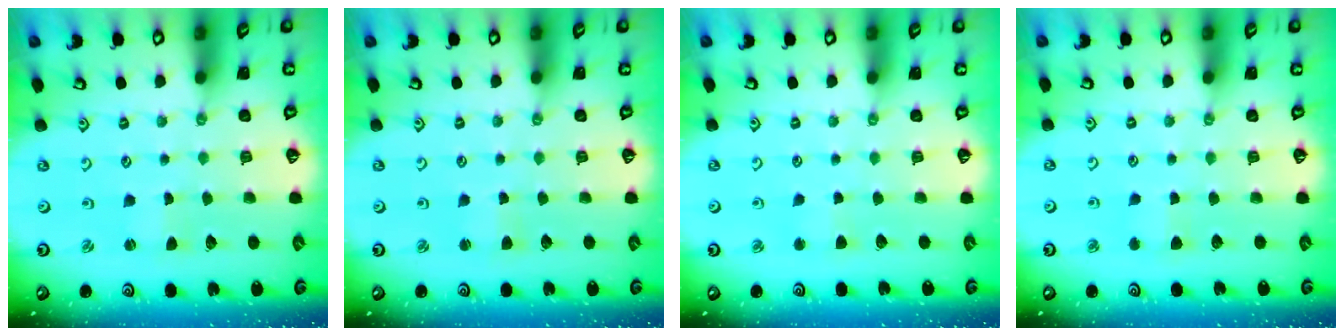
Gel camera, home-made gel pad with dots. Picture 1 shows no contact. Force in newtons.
{"total": 2.5, "press": 2.5, "slide": 0.2}
{"total": 2.1, "press": 2.1, "slide": 0.5}
{"total": 2.6, "press": 2.5, "slide": 0.6}